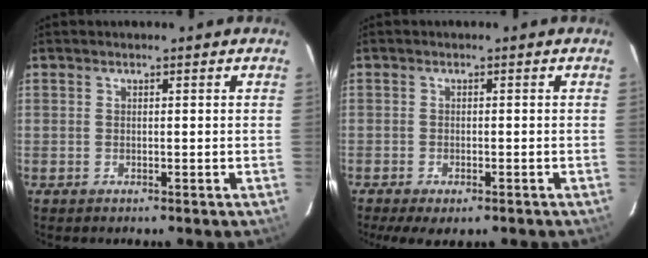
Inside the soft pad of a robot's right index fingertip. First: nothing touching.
{"total": 6.1, "force": [-4.3, 2.2, 3.7], "torque": [-0.089, -0.024, -0.067]}